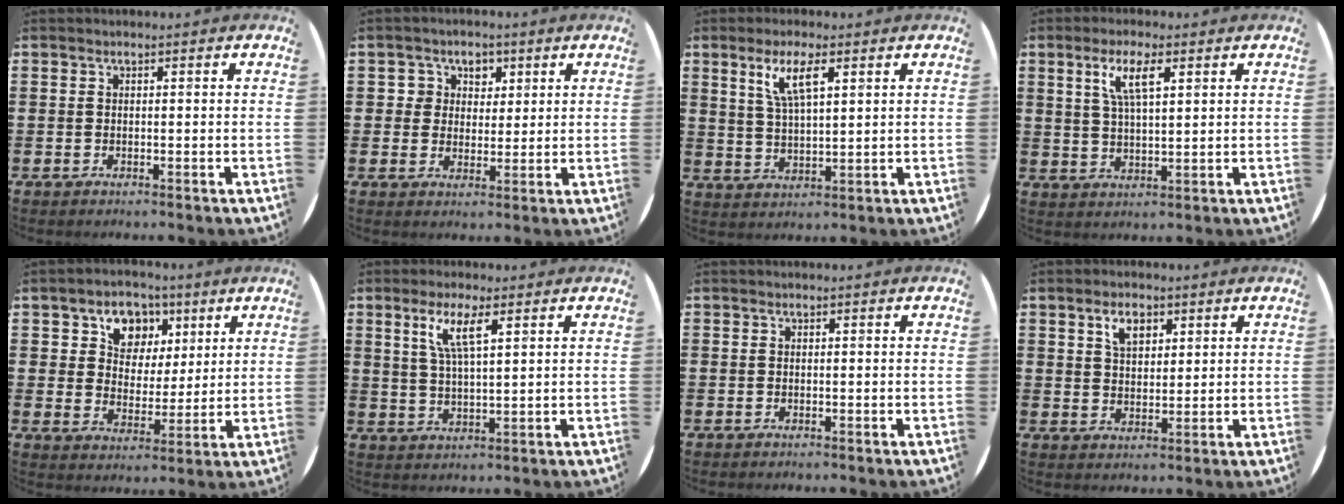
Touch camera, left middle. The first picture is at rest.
{"total": 3.2, "force": [1.6, 2.8, 0.2], "torque": [-0.008, 0.010, 0.028]}
{"total": 5.8, "force": [3.3, 1.6, 4.6], "torque": [-0.092, 0.007, 0.053]}
{"total": 5.5, "force": [3.0, 1.6, 4.4], "torque": [-0.087, 0.008, 0.048]}
{"total": 6.8, "force": [3.9, 5.2, 1.8], "torque": [-0.052, 0.003, 0.065]}
{"total": 5.5, "force": [3.2, 1.0, 4.3], "torque": [-0.086, 0.005, 0.050]}
{"total": 0.0}
{"total": 3.7, "force": [2.2, 2.0, 2.2], "torque": [-0.032, 0.001, 0.036]}